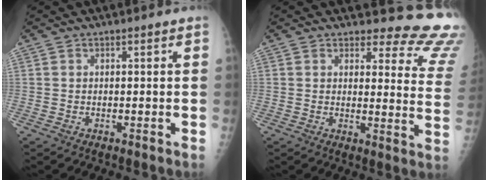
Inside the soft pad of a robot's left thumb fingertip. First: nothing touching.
{"total": 15.2, "force": [14.5, 4.0, 2.6], "torque": [0.026, -0.149, 0.126]}